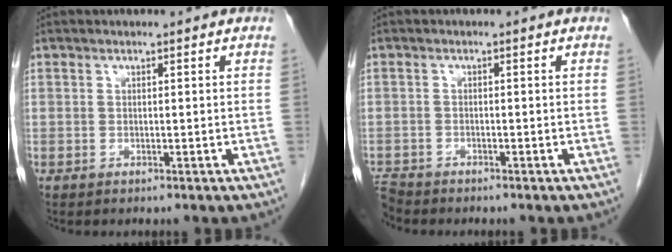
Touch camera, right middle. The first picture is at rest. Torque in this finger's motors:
{"motor_torque": [-0.43, -0.02, -0.04, -0.01]}